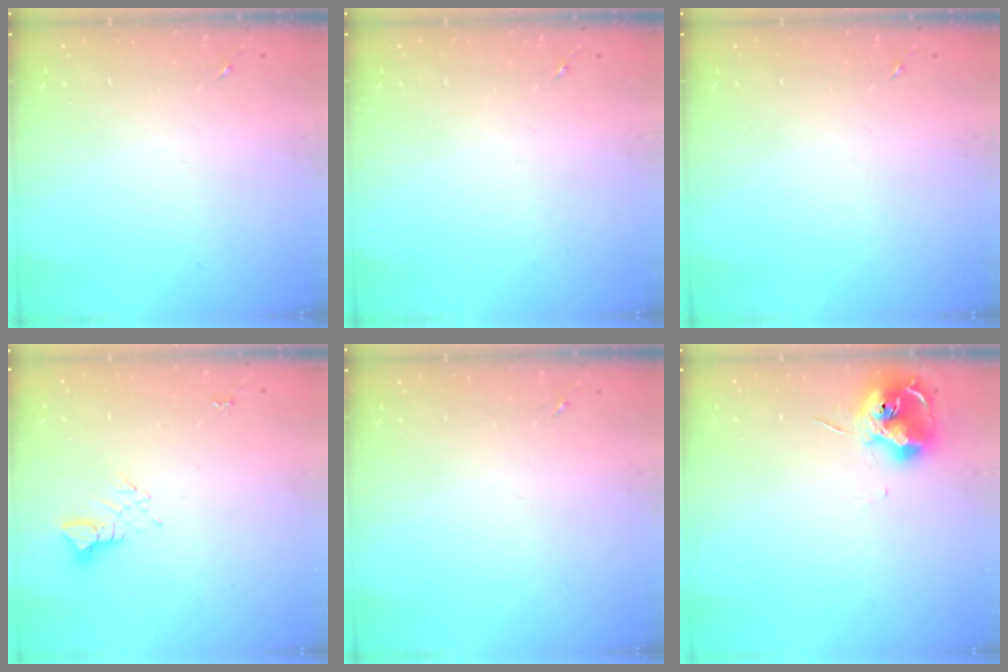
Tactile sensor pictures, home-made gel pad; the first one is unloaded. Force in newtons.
{"total": 0.0}
{"total": 0.0}
{"total": 3.2, "press": 3.2, "slide": 0.2}
{"total": 0.0}
{"total": 11.1, "press": 11.0, "slide": 0.6}